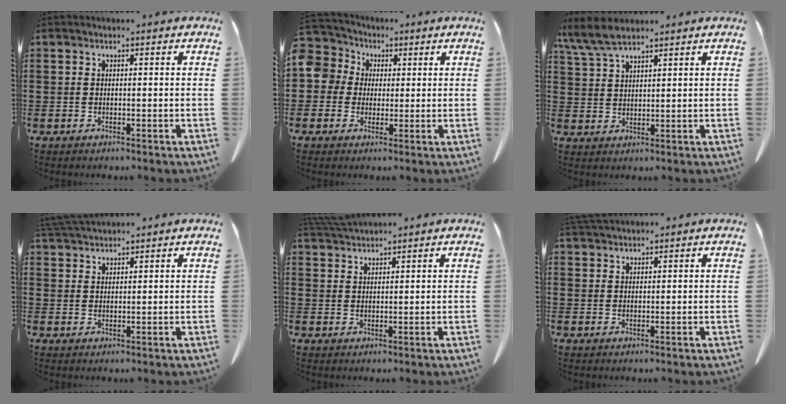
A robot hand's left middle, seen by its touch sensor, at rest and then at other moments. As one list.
[{"total": 5.5, "force": [0.9, 5.3, 1.1], "torque": [-0.064, 0.006, 0.010]}, {"total": 5.9, "force": [4.6, 1.5, 3.3], "torque": [-0.085, -0.008, 0.084]}, {"total": 3.3, "force": [3.2, 0.4, 0.7], "torque": [-0.023, -0.005, 0.062]}, {"total": 3.9, "force": [3.7, 0.3, 1.1], "torque": [-0.034, -0.004, 0.071]}, {"total": 2.0, "force": [2.0, 0.2, 0.3], "torque": [-0.011, 0.000, 0.039]}]